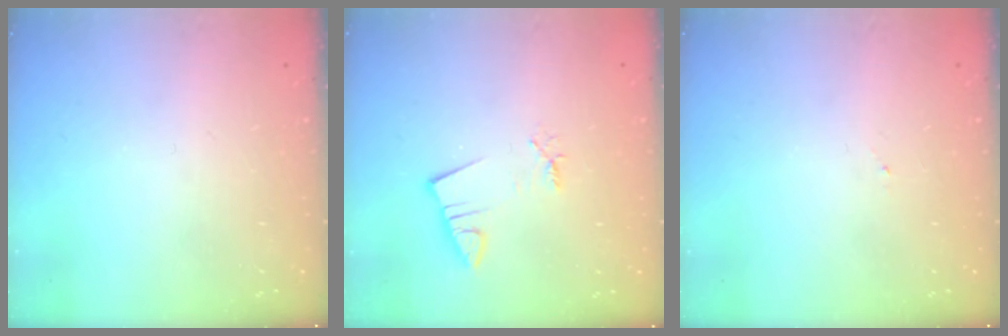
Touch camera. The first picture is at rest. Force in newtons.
{"total": 2.3, "press": 2.2, "slide": 0.3}
{"total": 2.5, "press": 2.5, "slide": 0.1}